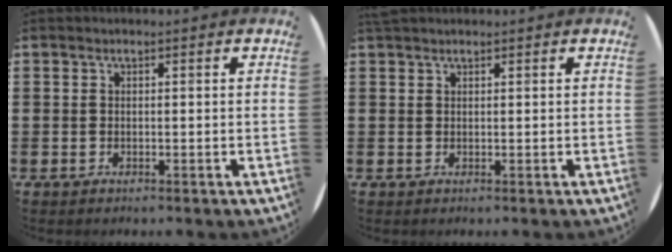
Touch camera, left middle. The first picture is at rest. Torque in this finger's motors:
{"motor_torque": [-0.12, -0.68, 0.06, 0.02]}